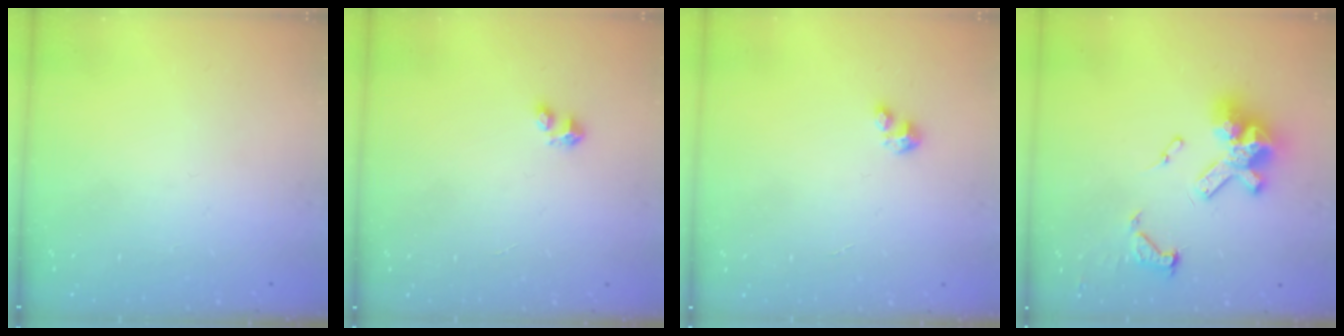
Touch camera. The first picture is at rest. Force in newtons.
{"total": 3.5, "press": 3.4, "slide": 0.5}
{"total": 2.0, "press": 2.0, "slide": 0.2}
{"total": 13.6, "press": 13.6, "slide": 0.6}